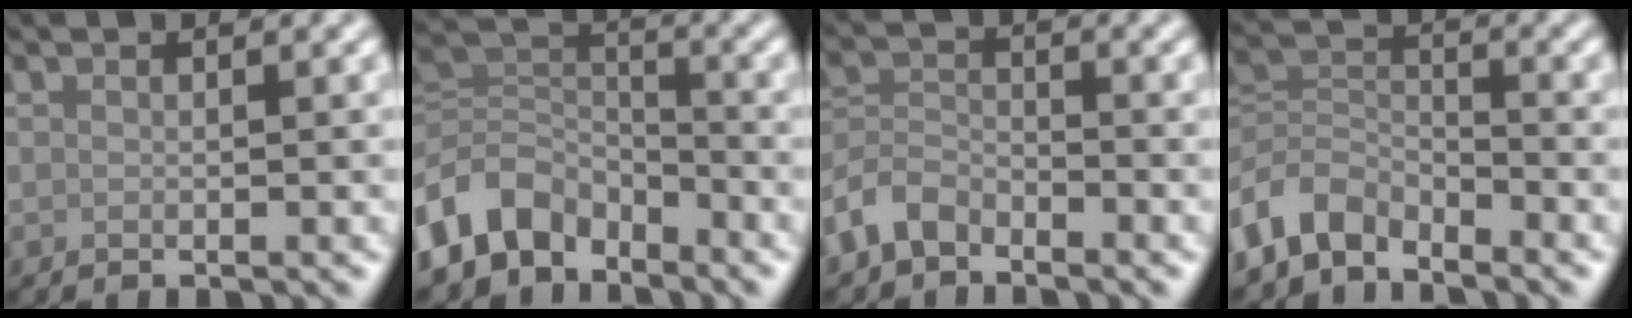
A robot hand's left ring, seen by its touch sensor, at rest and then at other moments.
{"total": 6.9, "force": [-4.5, 4.5, 2.6], "torque": [-0.043, 0.001, -0.099]}
{"total": 3.3, "force": [-2.6, 1.7, 1.1], "torque": [-0.023, 0.004, -0.066]}
{"total": 4.8, "force": [-3.7, 2.6, 1.7], "torque": [-0.031, -0.001, -0.084]}